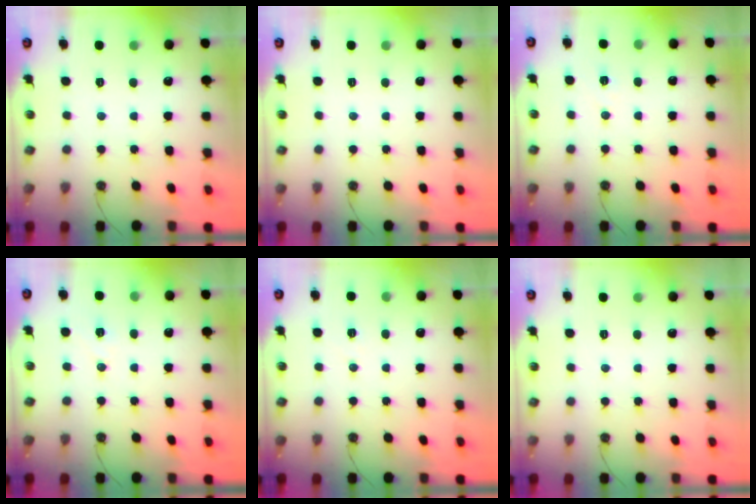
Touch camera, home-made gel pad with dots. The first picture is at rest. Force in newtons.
{"total": 0.0}
{"total": 5.3, "press": 3.0, "slide": 4.4}
{"total": 6.7, "press": 5.5, "slide": 3.8}
{"total": 4.2, "press": 3.9, "slide": 1.7}
{"total": 0.0}